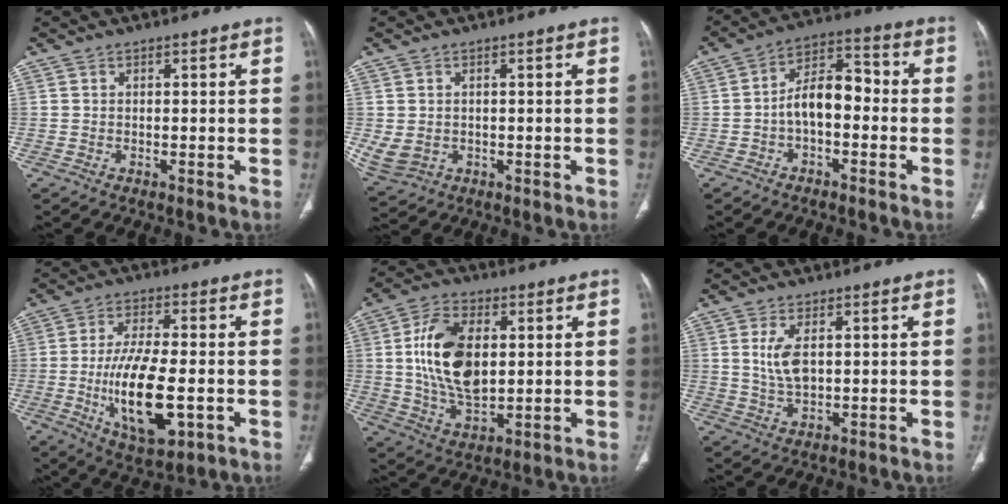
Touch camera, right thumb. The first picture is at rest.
{"total": 5.0, "force": [-0.2, 4.1, 2.9], "torque": [-0.067, -0.001, 0.015]}
{"total": 9.0, "force": [-1.6, 5.1, 7.3], "torque": [-0.108, 0.043, -0.038]}
{"total": 15.5, "force": [-3.3, 6.3, 13.8], "torque": [-0.245, -0.003, -0.047]}
{"total": 15.1, "force": [2.0, 8.6, 12.3], "torque": [-0.219, -0.006, 0.042]}
{"total": 5.4, "force": [1.1, 2.6, 4.6], "torque": [-0.098, -0.007, 0.028]}